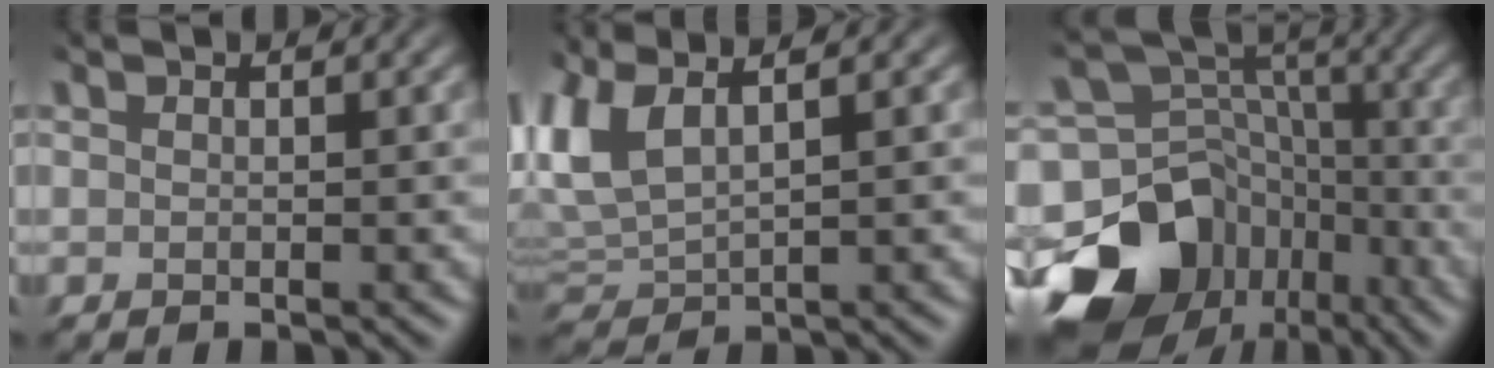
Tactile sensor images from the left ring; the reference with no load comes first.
{"total": 4.5, "force": [1.4, 2.1, 3.7], "torque": [-0.108, 0.010, 0.036]}
{"total": 12.7, "force": [-8.3, 8.9, 3.6], "torque": [-0.077, 0.006, -0.139]}